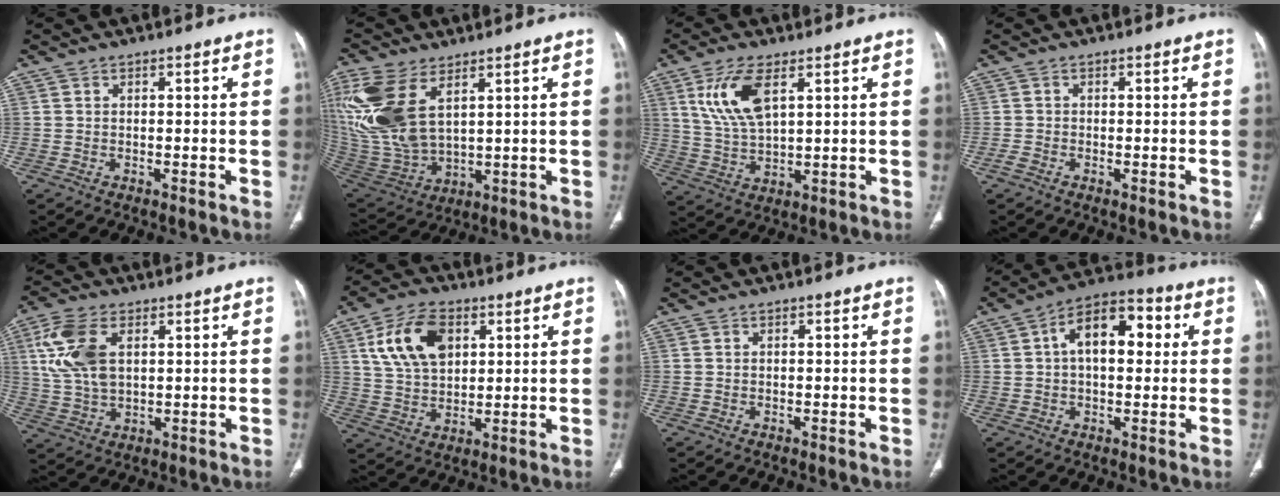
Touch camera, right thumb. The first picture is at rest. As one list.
[{"total": 18.8, "force": [7.2, 10.1, 14.2], "torque": [-0.323, -0.026, 0.156]}, {"total": 10.0, "force": [4.3, 4.1, 8.1], "torque": [-0.168, -0.015, 0.095]}, {"total": 1.3, "force": [-0.7, 0.5, 1.0], "torque": [-0.022, -0.002, -0.016]}, {"total": 11.2, "force": [3.1, 6.4, 8.7], "torque": [-0.186, 0.000, 0.063]}, {"total": 12.7, "force": [4.5, 8.0, 8.8], "torque": [-0.146, -0.007, 0.087]}, {"total": 0.0}, {"total": 12.5, "force": [2.4, 7.1, 10.0], "torque": [-0.135, 0.031, 0.029]}]